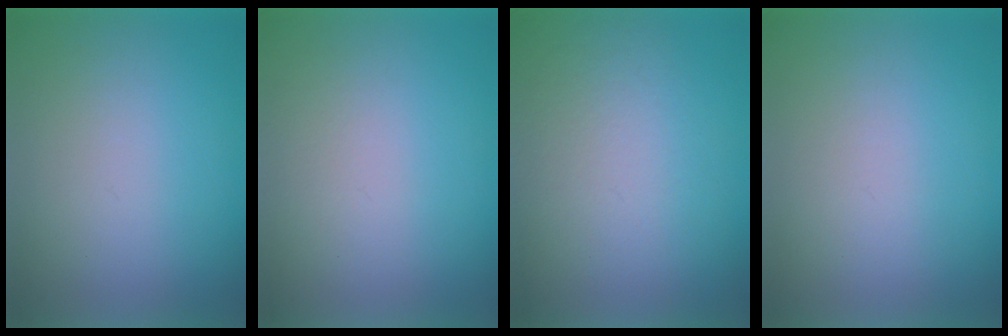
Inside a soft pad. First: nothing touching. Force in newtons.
{"total": 2.0}
{"total": 5.0}
{"total": 1.2}